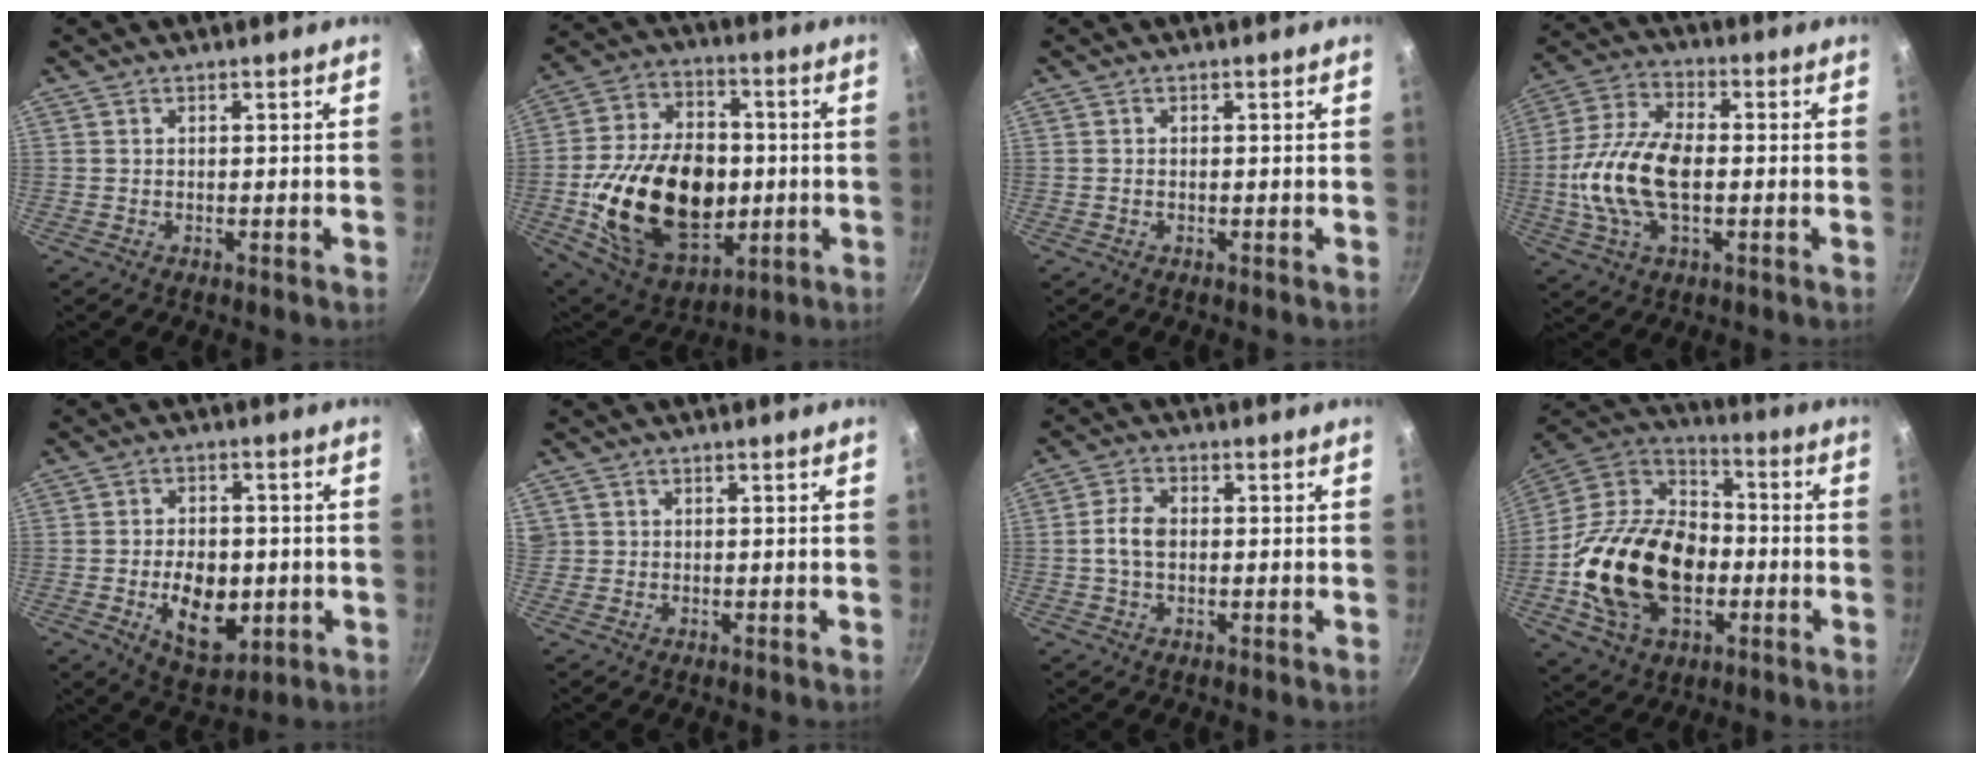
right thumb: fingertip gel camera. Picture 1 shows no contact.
{"total": 26.6, "force": [-2.9, 18.1, 19.3], "torque": [-0.307, 0.020, -0.037]}
{"total": 0.0}
{"total": 15.7, "force": [-1.5, 8.5, 13.1], "torque": [-0.252, 0.027, -0.039]}
{"total": 12.2, "force": [-2.4, 7.8, 9.0], "torque": [-0.111, 0.003, -0.025]}
{"total": 1.2, "force": [0.2, 1.2, 0.2], "torque": [0.003, 0.006, 0.004]}
{"total": 5.1, "force": [-0.1, 3.2, 3.9], "torque": [-0.079, 0.015, -0.008]}
{"total": 25.9, "force": [-4.9, 17.6, 18.4], "torque": [-0.311, 0.047, -0.088]}